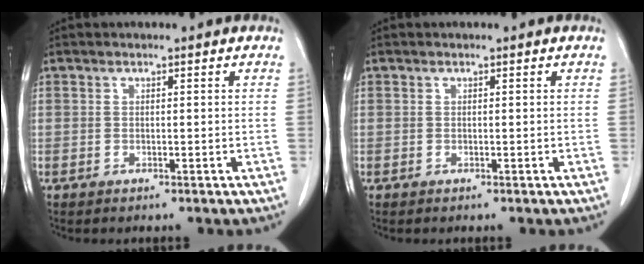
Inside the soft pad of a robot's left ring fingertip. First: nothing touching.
{"total": 0.0}